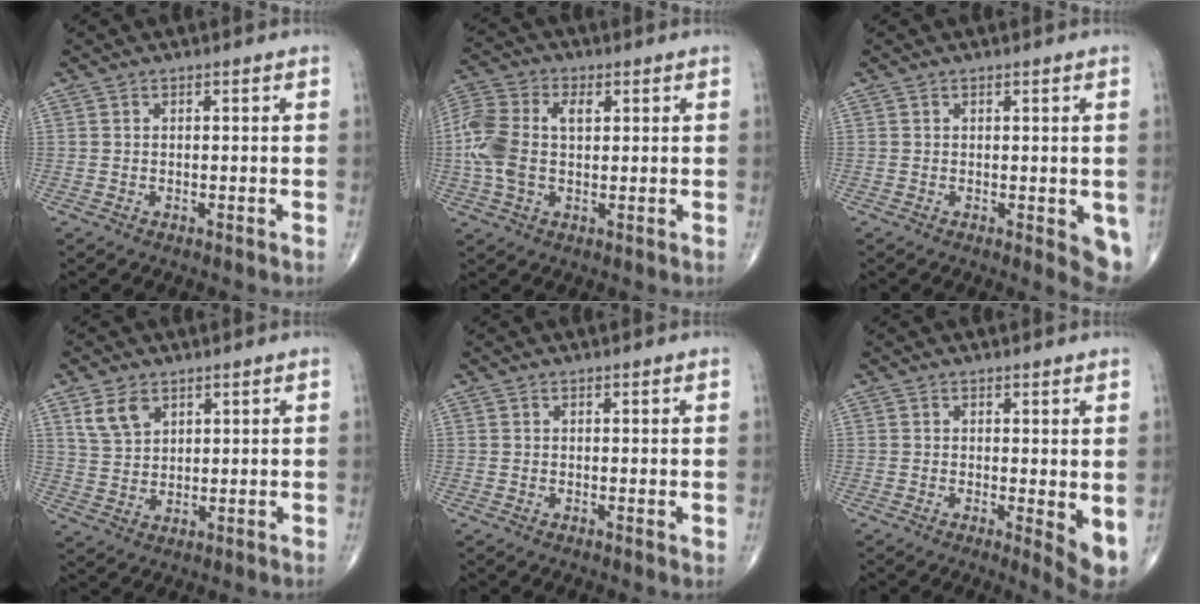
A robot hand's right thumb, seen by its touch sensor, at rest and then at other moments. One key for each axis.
{"total": 11.6, "fx": 1.2, "fy": 7.1, "fz": 9.1, "tx": -0.218, "ty": 0.024, "tz": 0.020}
{"total": 5.1, "fx": -0.8, "fy": 1.9, "fz": 4.7, "tx": -0.041, "ty": -0.009, "tz": -0.009}
{"total": 5.7, "fx": 3.2, "fy": 3.5, "fz": 3.0, "tx": -0.048, "ty": -0.012, "tz": 0.070}
{"total": 0.6, "fx": 0.2, "fy": 0.2, "fz": 0.5, "tx": -0.011, "ty": -0.003, "tz": 0.002}
{"total": 4.8, "fx": 0.1, "fy": 1.3, "fz": 4.6, "tx": -0.062, "ty": -0.013, "tz": 0.003}